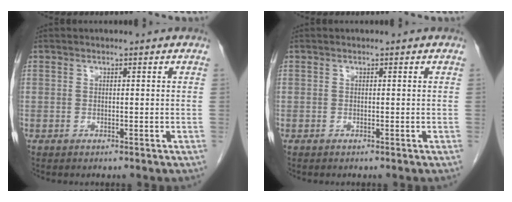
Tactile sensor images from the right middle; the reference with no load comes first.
{"total": 0.0}